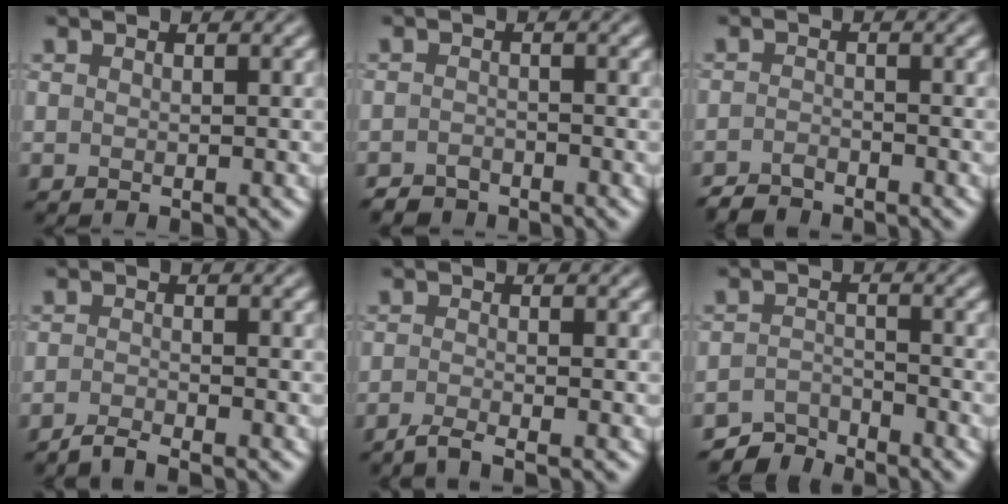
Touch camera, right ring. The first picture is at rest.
{"total": 1.8, "force": [-1.7, 0.8, 0.2], "torque": [-0.004, 0.004, -0.034]}
{"total": 2.0, "force": [-1.9, 0.4, 0.3], "torque": [-0.009, 0.001, -0.044]}
{"total": 1.5, "force": [-1.4, -0.1, 0.5], "torque": [-0.011, 0.003, -0.036]}
{"total": 1.6, "force": [-1.3, 0.0, 0.9], "torque": [-0.023, -0.002, -0.035]}
{"total": 3.1, "force": [-3.0, 0.7, 0.1], "torque": [0.001, 0.007, -0.061]}